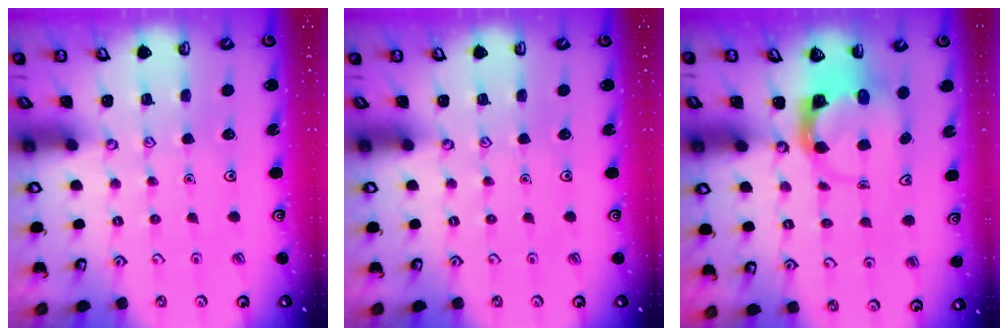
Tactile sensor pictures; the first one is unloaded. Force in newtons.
{"total": 0.0}
{"total": 3.6, "press": 3.5, "slide": 0.5}